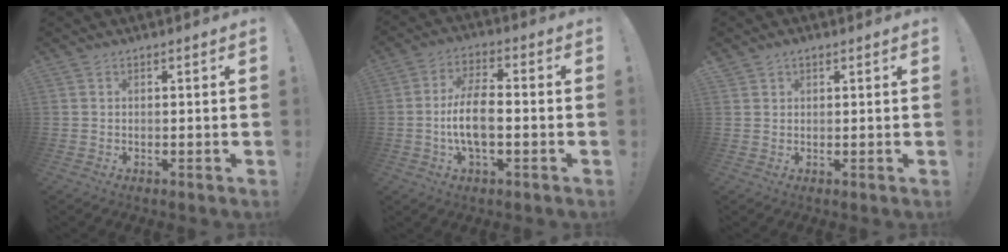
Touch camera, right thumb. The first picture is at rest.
{"total": 10.3, "force": [-2.4, 4.5, 9.0], "torque": [-0.184, 0.009, -0.042]}
{"total": 1.5, "force": [1.0, 1.0, 0.3], "torque": [-0.003, -0.002, 0.020]}